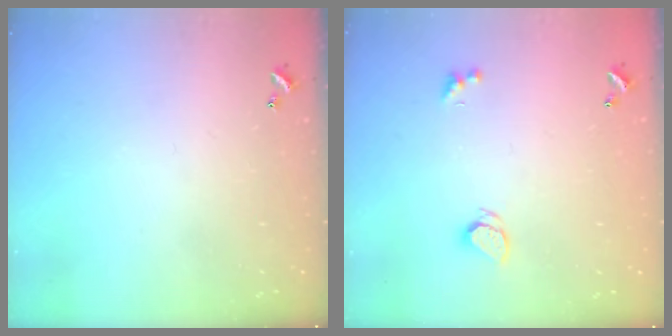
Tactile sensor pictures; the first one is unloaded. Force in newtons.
{"total": 1.7, "press": 1.7, "slide": 0.2}